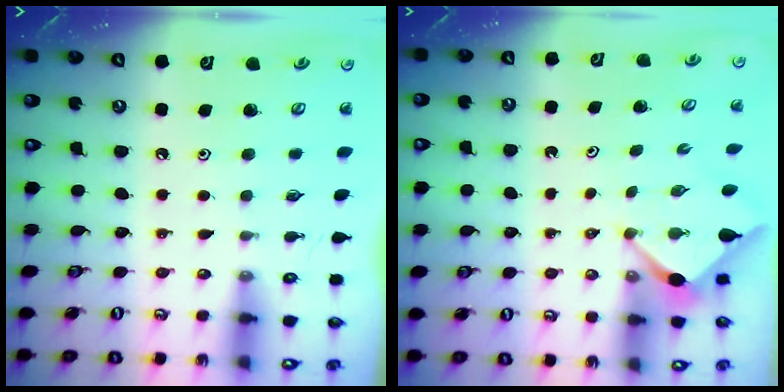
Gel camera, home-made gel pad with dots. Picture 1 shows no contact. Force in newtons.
{"total": 3.4, "press": 3.4, "slide": 0.4}